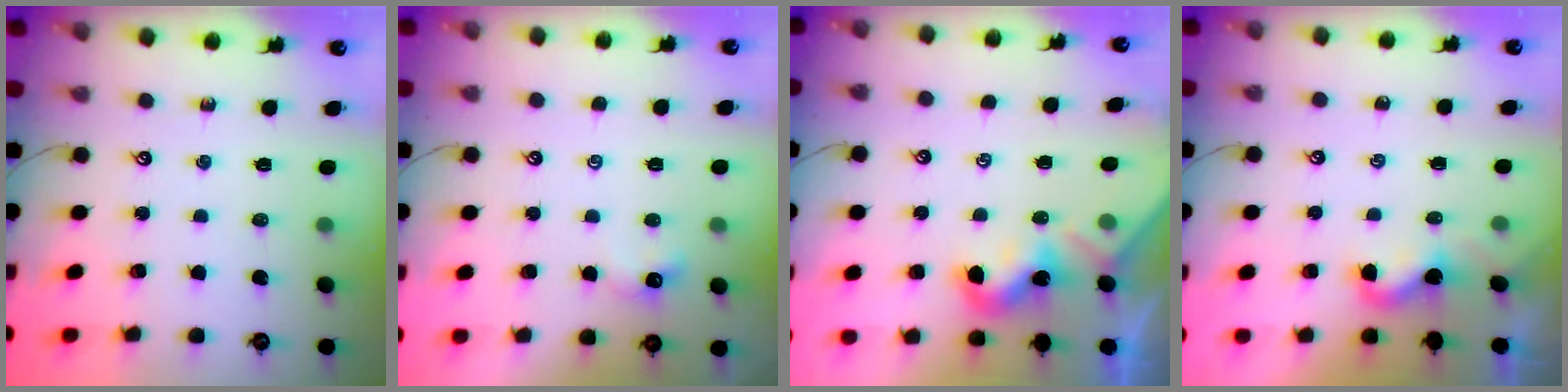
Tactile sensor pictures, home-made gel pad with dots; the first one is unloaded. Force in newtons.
{"total": 1.3, "press": 1.2, "slide": 0.4}
{"total": 1.8, "press": 1.8, "slide": 0.5}
{"total": 2.8, "press": 2.8, "slide": 0.4}